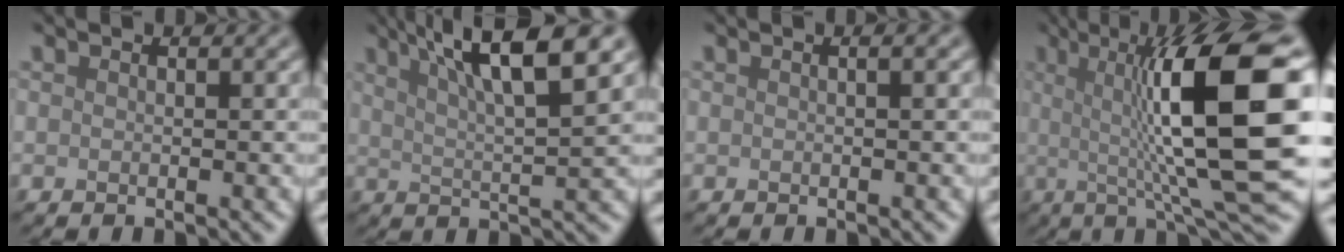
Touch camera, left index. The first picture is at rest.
{"total": 8.2, "force": [4.2, 1.5, 6.8], "torque": [-0.092, 0.015, 0.065]}
{"total": 1.2, "force": [0.3, 0.4, 1.1], "torque": [-0.014, 0.004, -0.005]}
{"total": 13.3, "force": [1.5, 2.6, 13.0], "torque": [-0.183, 0.010, 0.022]}